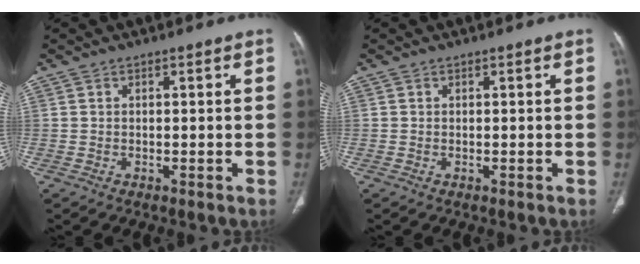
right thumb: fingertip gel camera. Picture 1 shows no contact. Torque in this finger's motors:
{"motor_torque": [0.54, 0.35, 0.08, 0.49, -0.01]}